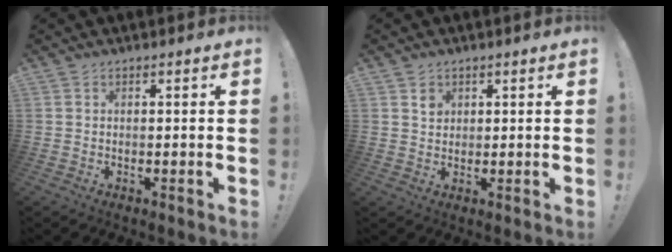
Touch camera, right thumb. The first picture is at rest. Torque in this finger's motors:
{"motor_torque": [-0.10, 0.03, -0.12, -0.03, 0.05]}